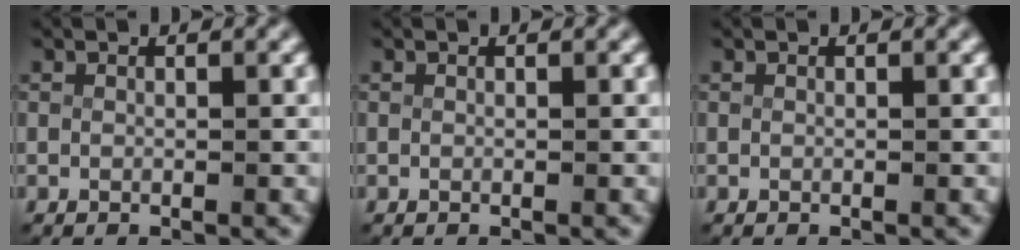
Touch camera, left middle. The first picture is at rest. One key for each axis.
{"total": 0.0}
{"total": 0.0}